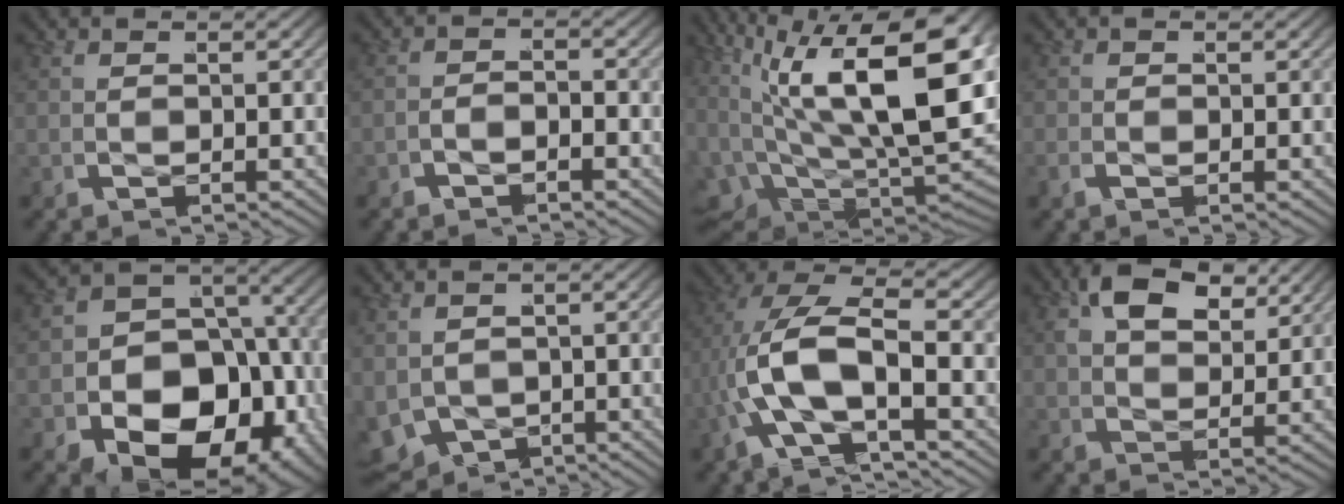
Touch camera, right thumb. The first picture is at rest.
{"total": 1.4, "force": [-1.3, -0.1, -0.4], "torque": [0.008, 0.001, -0.030]}
{"total": 18.0, "force": [3.1, 8.9, 15.3], "torque": [-0.277, -0.047, 0.079]}
{"total": 0.0}
{"total": 16.6, "force": [-3.3, 11.5, 11.6], "torque": [-0.216, -0.062, -0.029]}
{"total": 7.0, "force": [-2.4, 5.8, 3.2], "torque": [-0.081, -0.040, -0.021]}
{"total": 8.1, "force": [-0.1, 4.7, 6.6], "torque": [-0.180, -0.014, -0.003]}
{"total": 4.7, "force": [3.0, 2.0, 3.0], "torque": [-0.052, 0.007, 0.051]}